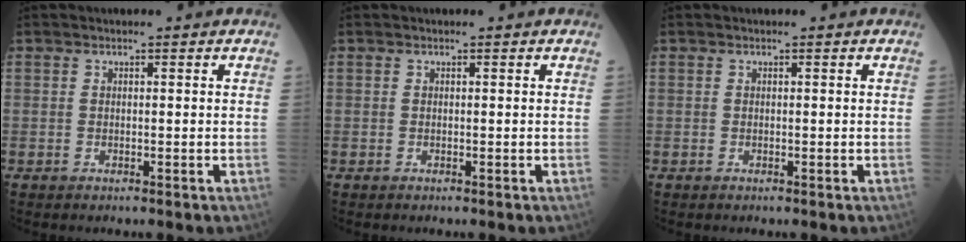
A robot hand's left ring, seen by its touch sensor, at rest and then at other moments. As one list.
[{"total": 0.0}, {"total": 0.0}]